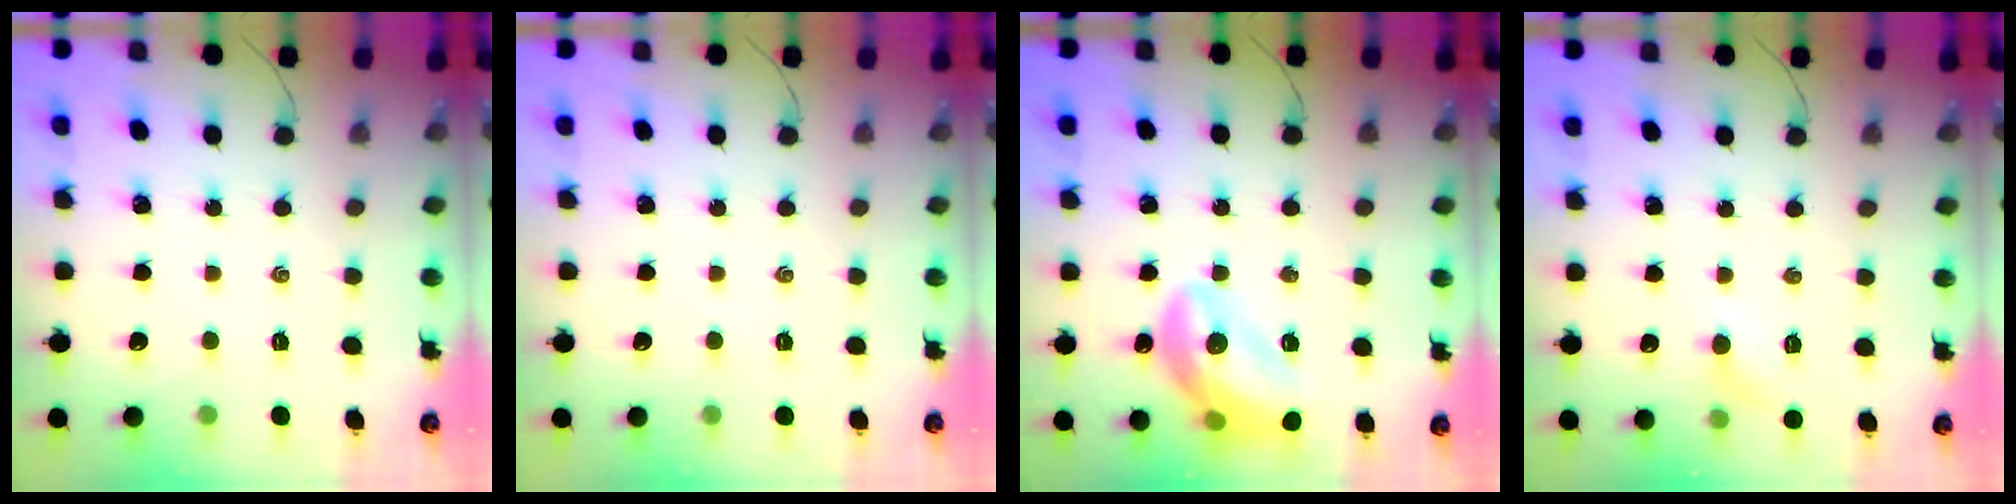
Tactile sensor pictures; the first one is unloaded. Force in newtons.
{"total": 0.0}
{"total": 16.3, "press": 16.2, "slide": 2.1}
{"total": 4.5, "press": 4.3, "slide": 1.2}